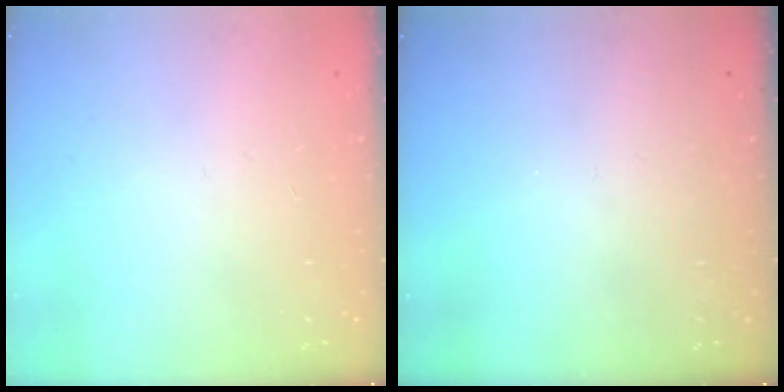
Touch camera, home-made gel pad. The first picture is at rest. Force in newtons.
{"total": 0.0}